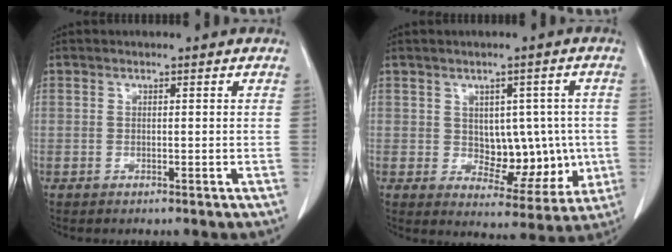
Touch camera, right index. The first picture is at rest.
{"total": 9.0, "force": [0.0, 5.7, 7.0], "torque": [-0.070, 0.013, 0.020]}